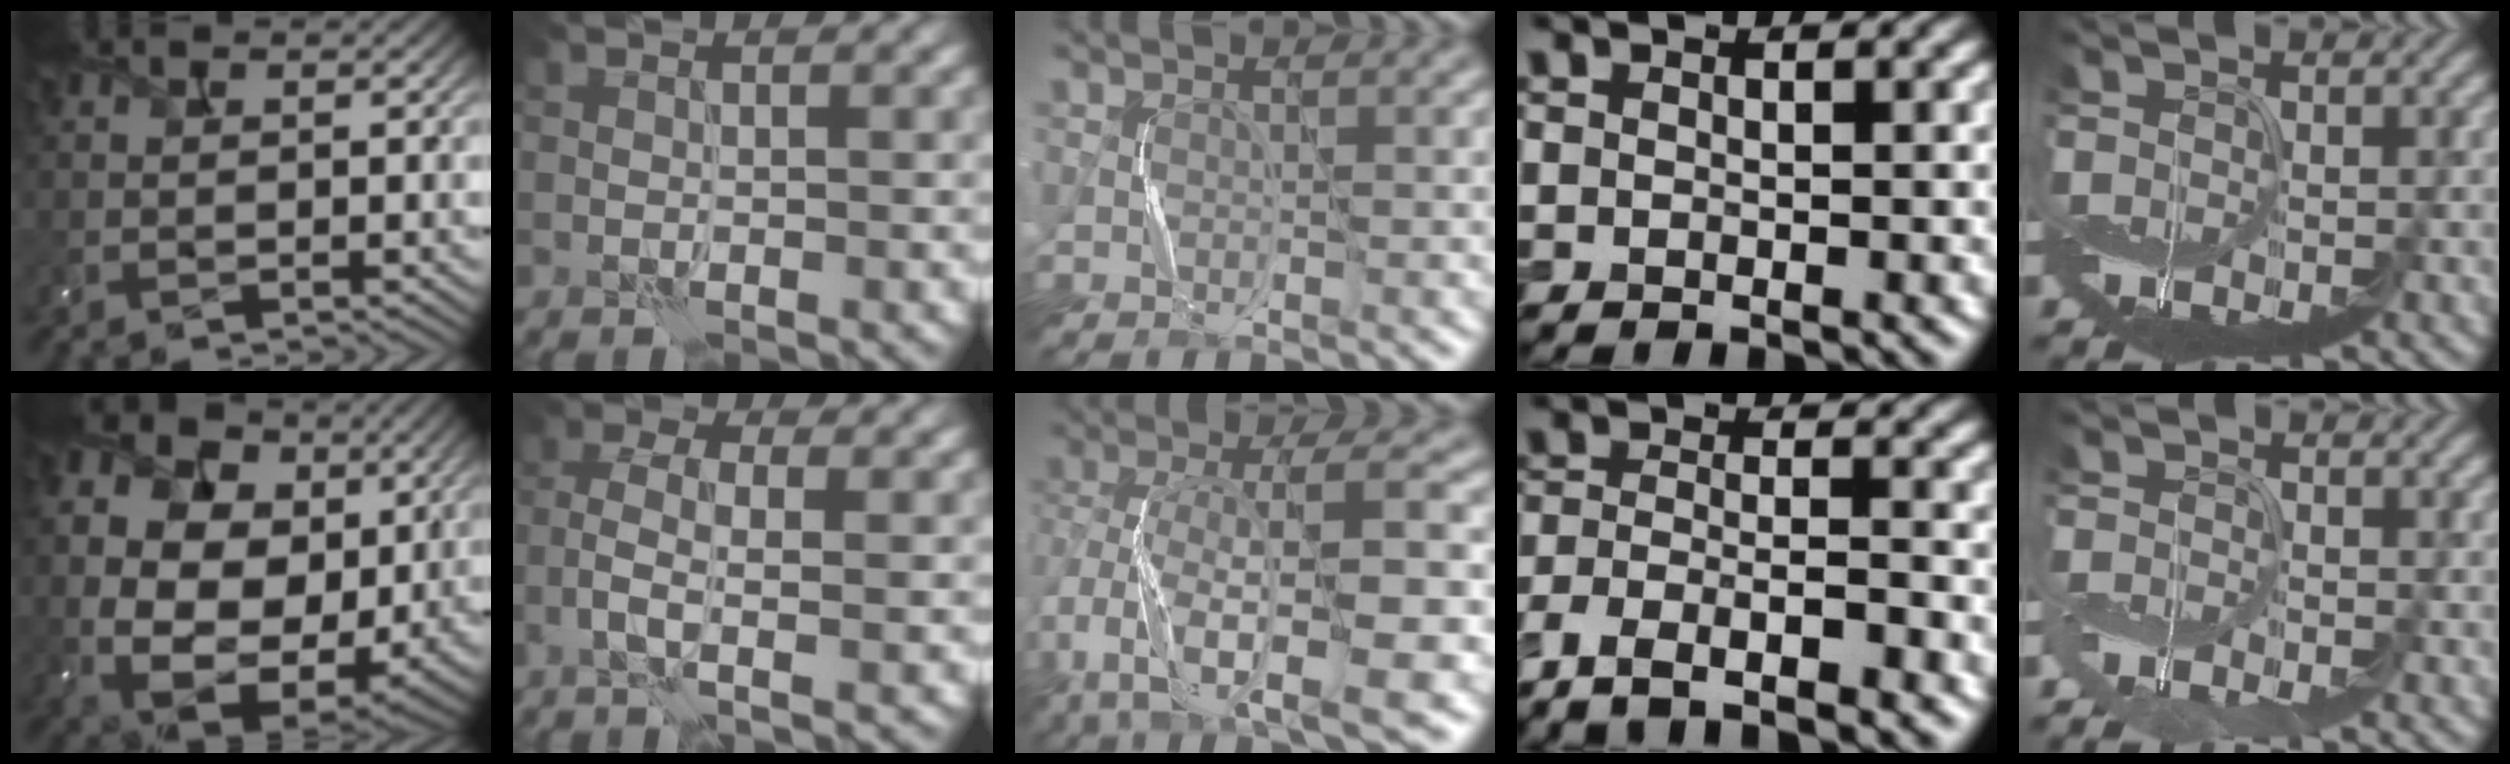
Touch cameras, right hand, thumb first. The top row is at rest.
{"thumb": {"total": 19.4, "force": [3.4, 14.4, 12.5], "torque": [-0.271, 0.009, 0.080]}, "index": {"total": 3.8, "force": [-1.2, 1.3, 3.3], "torque": [-0.079, 0.004, -0.030]}, "middle": {"total": 11.6, "force": [-3.8, 4.3, 10.1], "torque": [-0.184, 0.010, -0.061]}, "ring": {"total": 6.6, "force": [-4.9, 2.0, 4.0], "torque": [-0.080, -0.006, -0.095]}, "little": {"total": 2.1, "force": [-1.8, 0.5, 1.0], "torque": [-0.024, -0.008, -0.044]}}